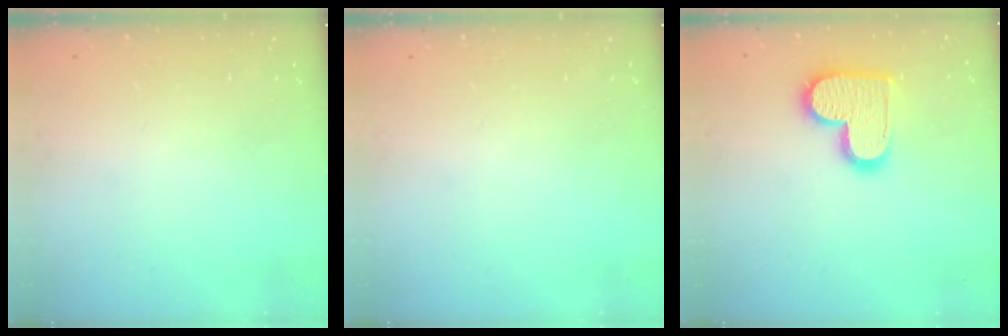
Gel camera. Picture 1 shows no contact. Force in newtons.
{"total": 0.0}
{"total": 14.0, "press": 13.9, "slide": 0.5}